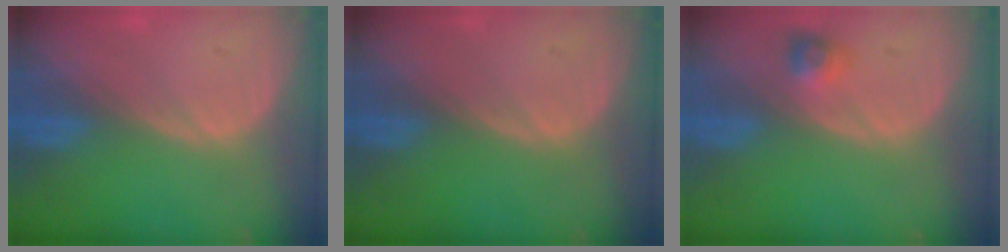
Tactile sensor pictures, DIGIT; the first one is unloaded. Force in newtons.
{"total": 0.0}
{"total": 2.6, "press": 2.4, "slide": 1.0}